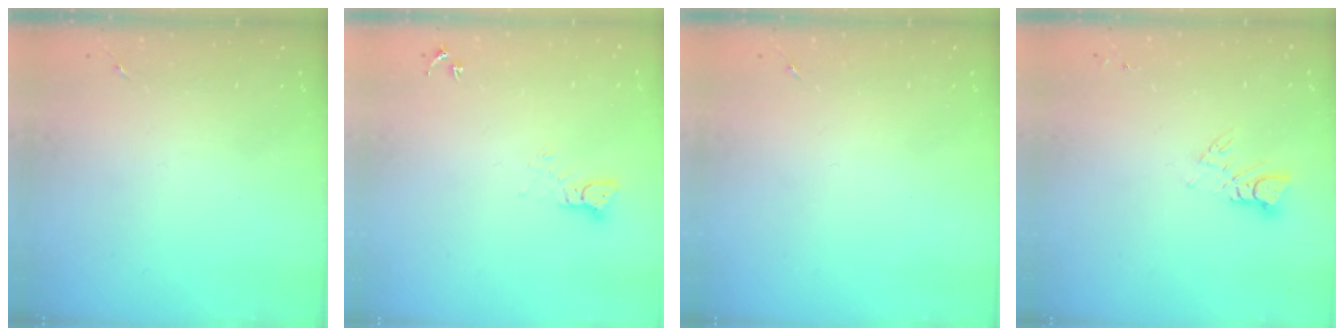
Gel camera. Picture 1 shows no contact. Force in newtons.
{"total": 3.7, "press": 3.7, "slide": 0.3}
{"total": 0.0}
{"total": 4.5, "press": 4.5, "slide": 0.5}